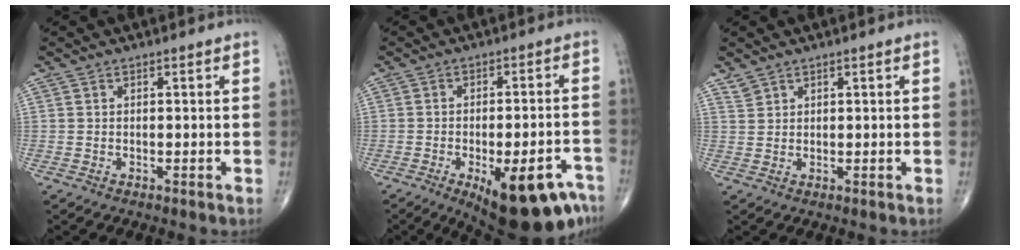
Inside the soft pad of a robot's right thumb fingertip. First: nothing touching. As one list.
[{"total": 17.5, "force": [-9.8, 6.2, 13.1], "torque": [-0.114, 0.041, -0.126]}, {"total": 1.5, "force": [1.3, 0.7, 0.2], "torque": [0.003, -0.003, 0.027]}]